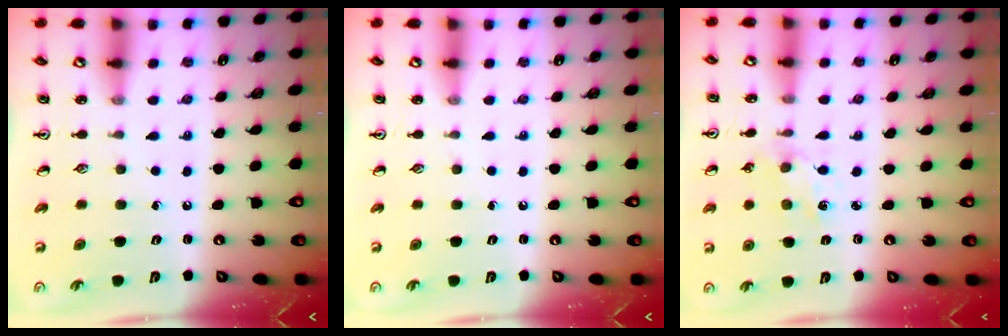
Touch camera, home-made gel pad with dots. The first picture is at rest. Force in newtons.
{"total": 0.0}
{"total": 1.4, "press": 1.4, "slide": 0.2}